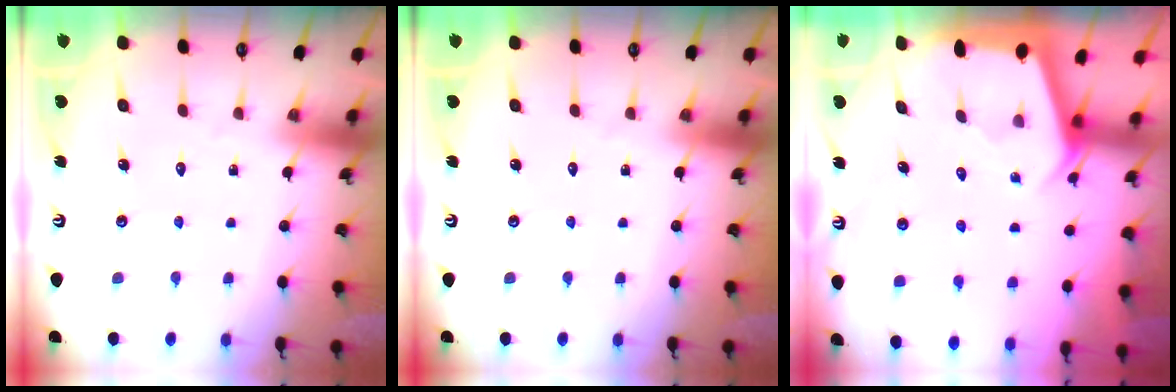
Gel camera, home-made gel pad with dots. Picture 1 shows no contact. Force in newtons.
{"total": 0.0}
{"total": 2.2, "press": 2.2, "slide": 0.3}